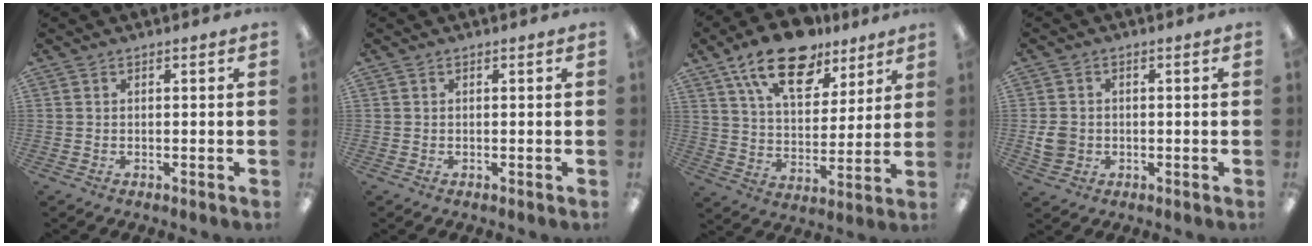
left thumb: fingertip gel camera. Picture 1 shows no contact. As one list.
[{"total": 0.0}, {"total": 18.0, "force": [12.3, 8.9, 9.6], "torque": [-0.160, -0.060, 0.215]}, {"total": 4.4, "force": [-0.5, 3.9, 2.0], "torque": [-0.033, 0.002, -0.008]}]